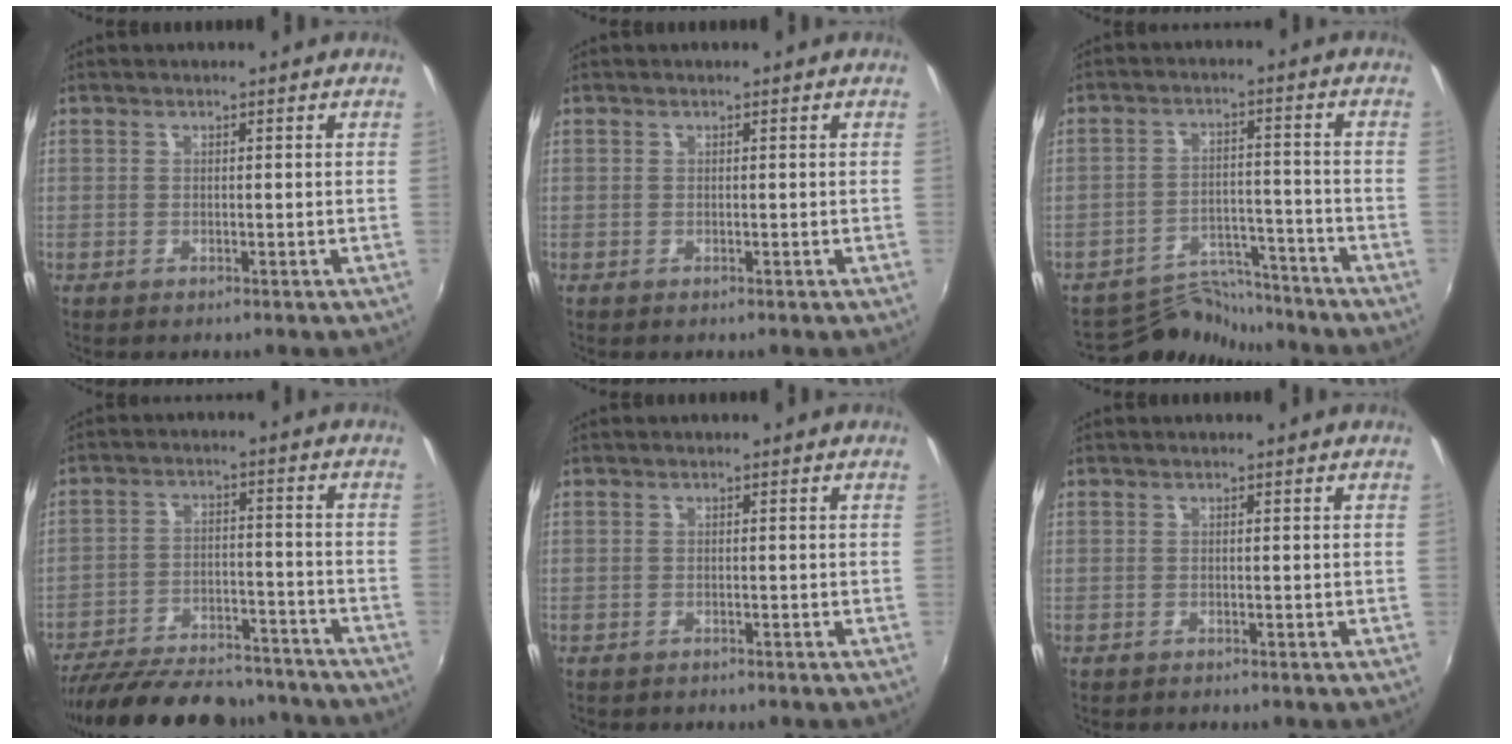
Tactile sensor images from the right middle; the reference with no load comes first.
{"total": 0.0}
{"total": 8.8, "force": [-8.6, 1.6, -0.2], "torque": [-0.014, 0.019, -0.137]}
{"total": 24.5, "force": [-21.1, 7.4, 9.9], "torque": [-0.200, -0.007, -0.293]}
{"total": 0.6, "force": [-0.6, 0.1, 0.0], "torque": [-0.004, 0.001, -0.008]}
{"total": 0.0}